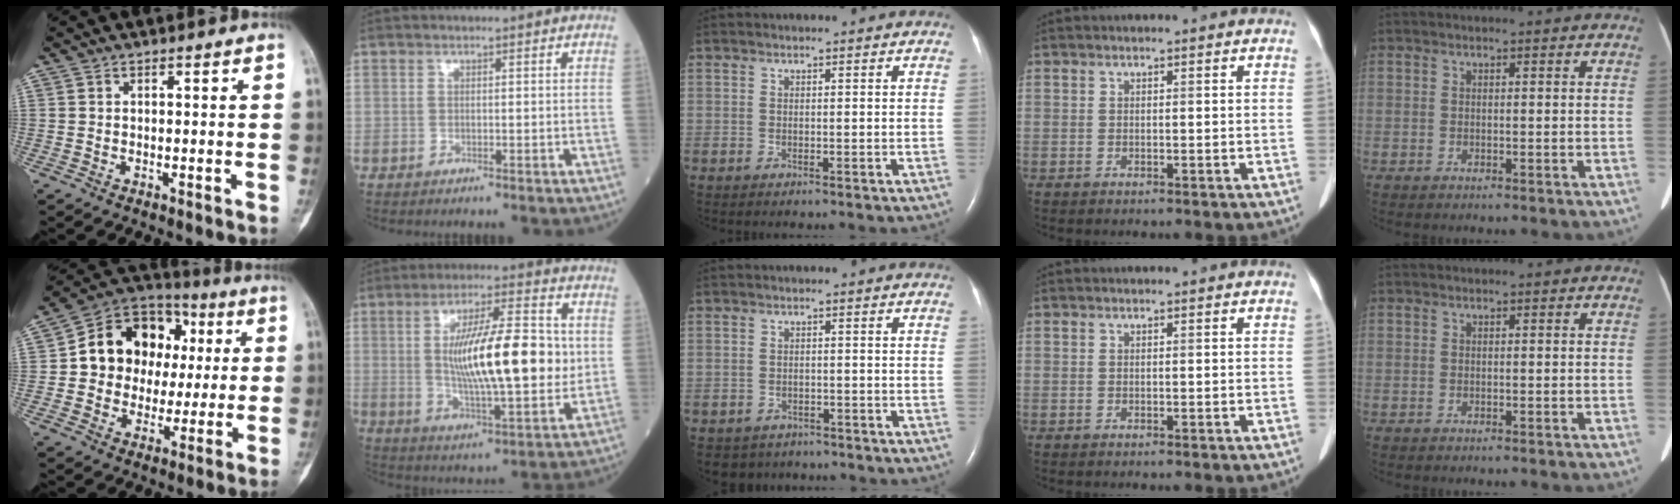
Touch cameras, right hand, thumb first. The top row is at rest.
{"thumb": {"total": 17.0, "force": [2.3, 14.1, 9.1], "torque": [-0.087, 0.027, 0.038]}, "index": {"total": 17.8, "force": [1.3, 3.8, 17.3], "torque": [-0.306, 0.001, 0.020]}, "middle": {"total": 3.9, "force": [-3.1, 2.3, -0.1], "torque": [0.003, 0.006, -0.044]}}